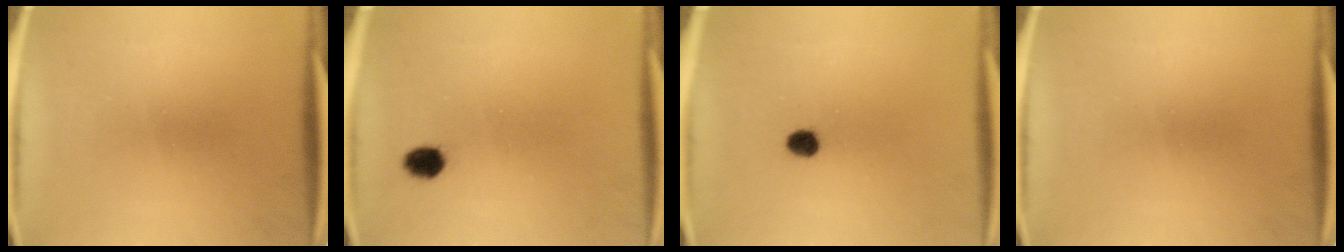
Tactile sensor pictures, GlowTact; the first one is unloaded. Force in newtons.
{"total": 3.1}
{"total": 2.8}
{"total": 0.0}